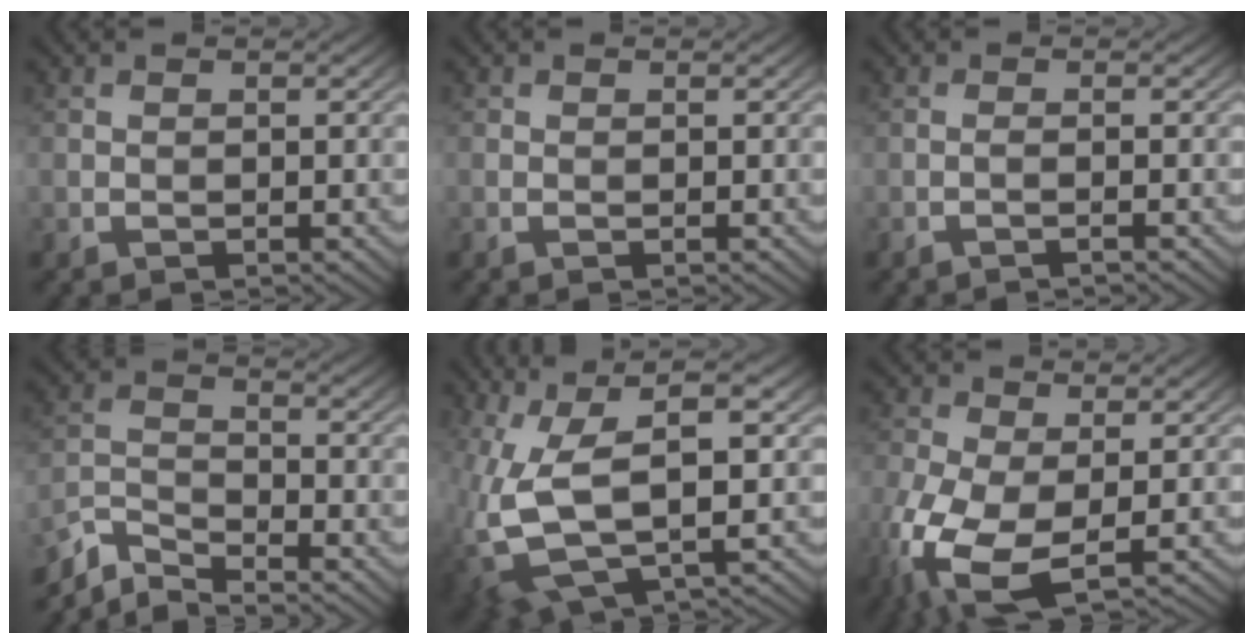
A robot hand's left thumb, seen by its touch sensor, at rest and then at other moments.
{"total": 0.0}
{"total": 1.0, "force": [-0.4, 0.0, 1.0], "torque": [-0.008, 0.011, -0.018]}
{"total": 4.9, "force": [-4.5, 0.9, 1.8], "torque": [-0.045, -0.007, -0.104]}
{"total": 12.0, "force": [0.4, 5.7, 10.5], "torque": [-0.249, -0.011, 0.012]}
{"total": 10.3, "force": [-3.7, 5.3, 8.1], "torque": [-0.223, -0.029, -0.068]}